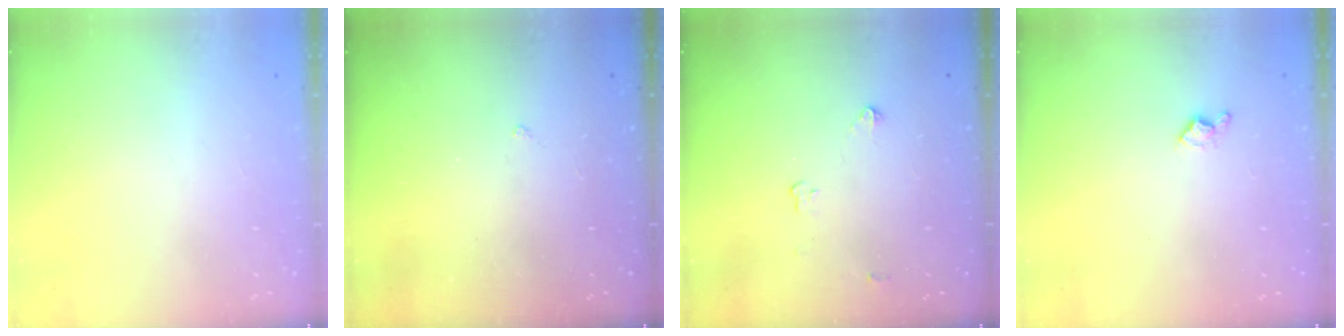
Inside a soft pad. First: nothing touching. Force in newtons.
{"total": 2.0, "press": 1.9, "slide": 0.3}
{"total": 2.8, "press": 2.8, "slide": 0.4}
{"total": 3.8, "press": 3.8, "slide": 0.6}